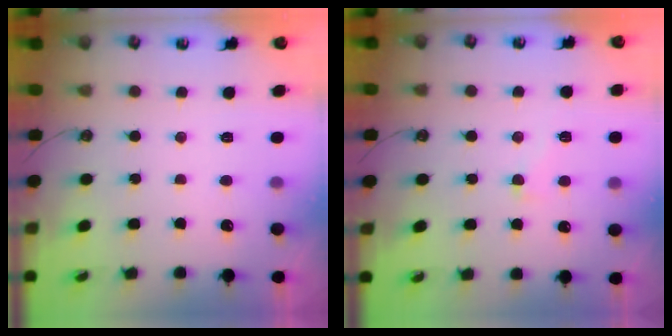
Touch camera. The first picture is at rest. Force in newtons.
{"total": 2.3, "press": 2.2, "slide": 0.9}